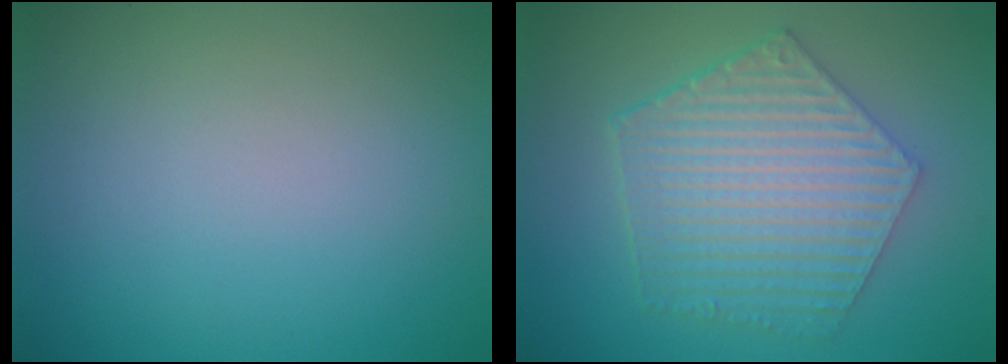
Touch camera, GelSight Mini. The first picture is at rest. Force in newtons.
{"total": 6.3, "press": 4.8, "slide": 4.0}